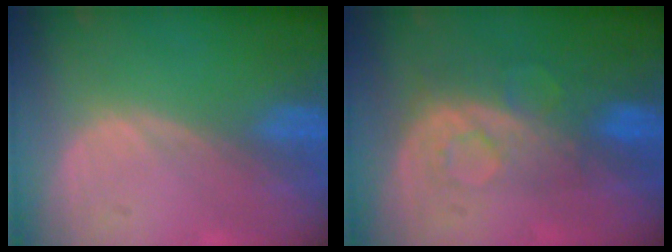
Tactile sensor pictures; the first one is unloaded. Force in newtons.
{"total": 8.5, "press": 7.2, "slide": 4.6}